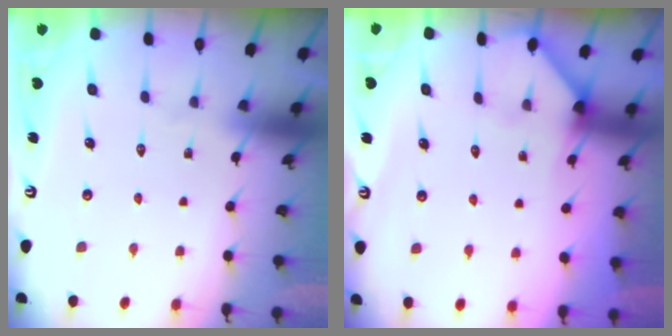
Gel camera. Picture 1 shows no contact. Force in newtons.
{"total": 2.7, "press": 2.7, "slide": 0.2}